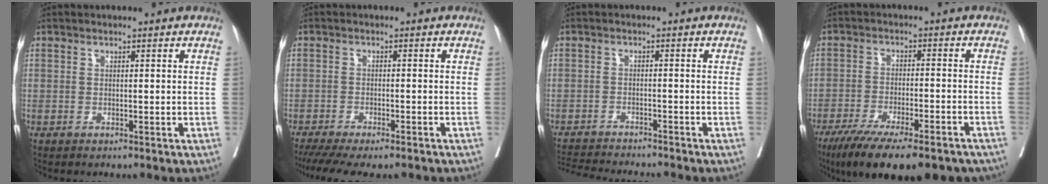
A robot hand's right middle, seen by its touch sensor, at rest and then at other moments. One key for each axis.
{"total": 13.2, "fx": -11.1, "fy": 2.4, "fz": 6.7, "tx": -0.121, "ty": -0.025, "tz": -0.156}
{"total": 9.9, "fx": -9.4, "fy": -0.2, "fz": 3.1, "tx": -0.042, "ty": -0.009, "tz": -0.142}
{"total": 19.0, "fx": -14.6, "fy": 4.1, "fz": 11.5, "tx": -0.154, "ty": -0.025, "tz": -0.213}